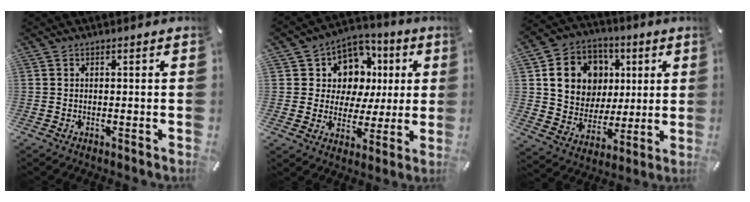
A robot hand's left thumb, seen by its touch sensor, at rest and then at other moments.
{"total": 9.9, "force": [2.6, 9.4, 1.5], "torque": [-0.030, -0.027, 0.055]}
{"total": 15.2, "force": [4.5, 13.3, 5.8], "torque": [-0.091, -0.008, 0.093]}